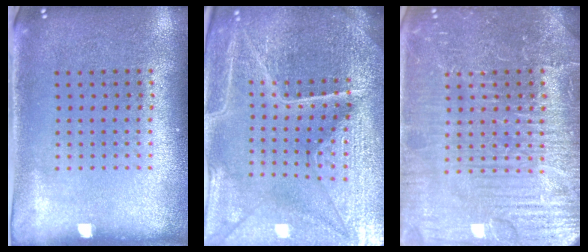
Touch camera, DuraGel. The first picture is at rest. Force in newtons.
{"total": 5.8, "press": 5.3, "slide": 2.4}
{"total": 6.0, "press": 5.9, "slide": 0.7}